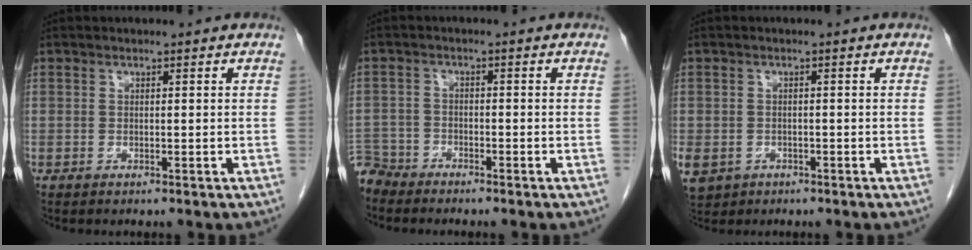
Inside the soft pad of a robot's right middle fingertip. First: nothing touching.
{"total": 4.6, "force": [-4.4, 1.2, -0.6], "torque": [0.014, -0.007, -0.089]}
{"total": 9.0, "force": [-3.8, 7.5, 3.2], "torque": [-0.102, -0.003, -0.052]}